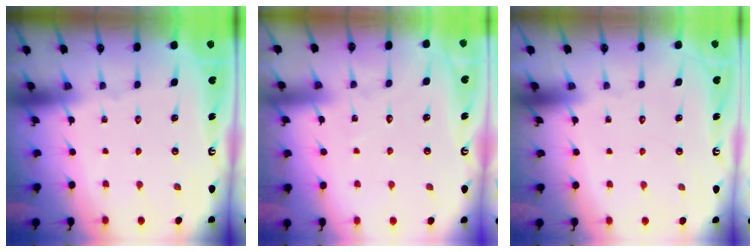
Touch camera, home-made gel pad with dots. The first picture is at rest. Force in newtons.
{"total": 4.0, "press": 4.0, "slide": 0.4}
{"total": 1.7, "press": 1.7, "slide": 0.1}